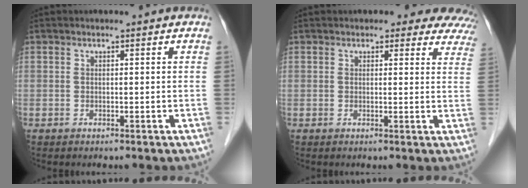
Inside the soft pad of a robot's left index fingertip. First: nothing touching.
{"total": 8.8, "force": [8.1, 3.2, 1.3], "torque": [0.033, -0.011, 0.057]}